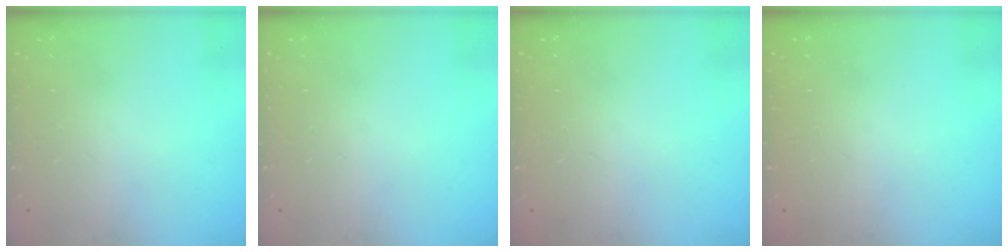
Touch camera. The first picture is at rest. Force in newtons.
{"total": 0.0}
{"total": 0.0}
{"total": 0.0}